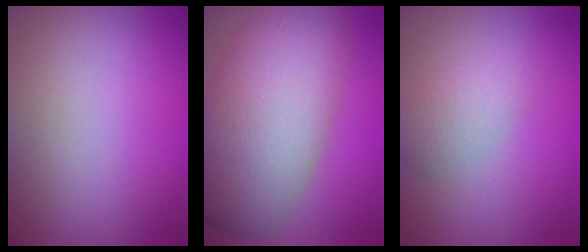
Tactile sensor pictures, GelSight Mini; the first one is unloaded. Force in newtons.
{"total": 12.4, "press": 12.4, "slide": 0.3}
{"total": 2.6, "press": 2.6, "slide": 0.1}